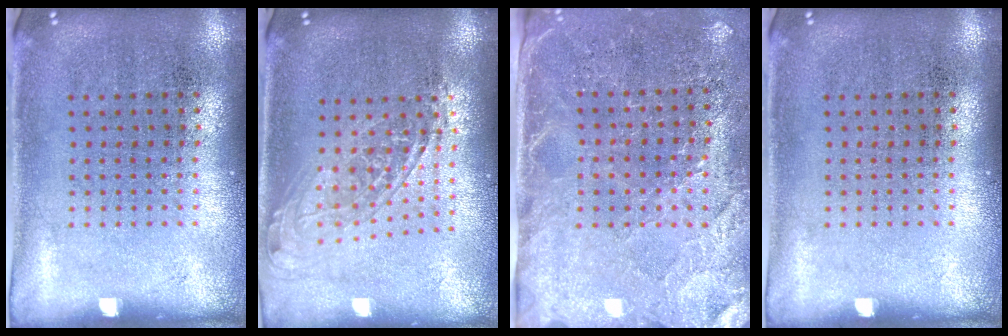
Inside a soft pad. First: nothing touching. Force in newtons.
{"total": 1.7, "press": 1.3, "slide": 1.0}
{"total": 2.9, "press": 2.6, "slide": 1.2}
{"total": 0.0}